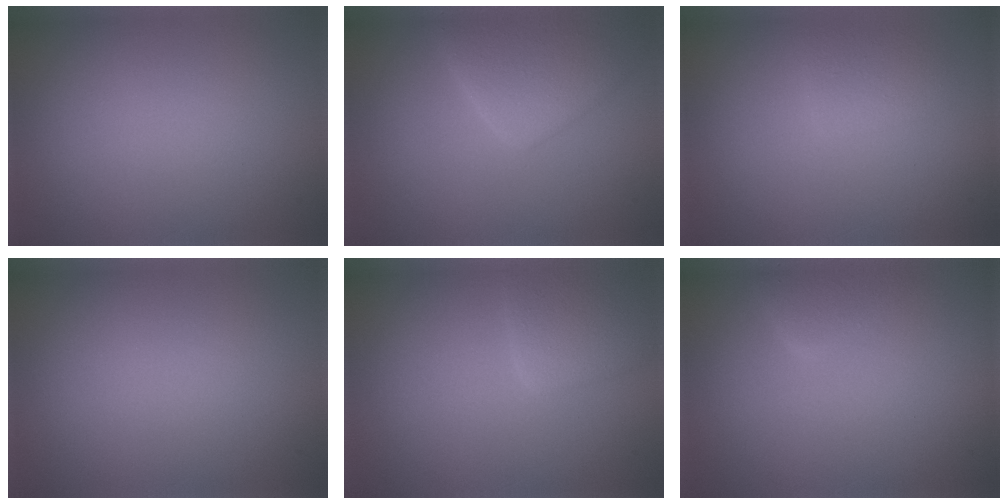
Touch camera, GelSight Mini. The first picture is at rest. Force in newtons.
{"total": 4.4, "press": 4.4, "slide": 0.3}
{"total": 1.5, "press": 1.5, "slide": 0.1}
{"total": 0.0}
{"total": 2.9, "press": 2.9, "slide": 0.2}
{"total": 2.1, "press": 2.1, "slide": 0.2}